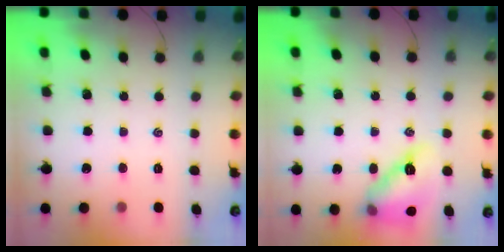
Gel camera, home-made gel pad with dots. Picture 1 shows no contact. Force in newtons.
{"total": 14.4, "press": 14.0, "slide": 3.7}